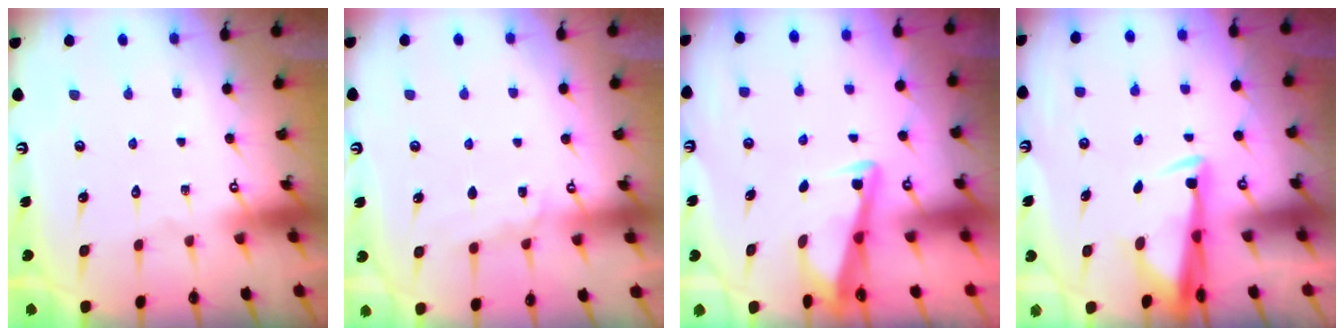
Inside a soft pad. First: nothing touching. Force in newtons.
{"total": 5.7, "press": 5.7, "slide": 0.6}
{"total": 3.5, "press": 3.5, "slide": 0.3}
{"total": 3.3, "press": 3.2, "slide": 0.8}